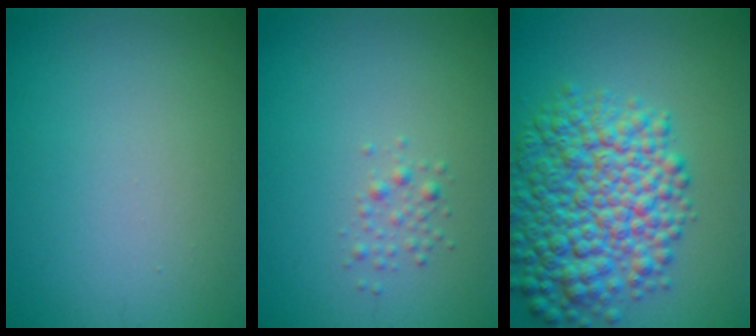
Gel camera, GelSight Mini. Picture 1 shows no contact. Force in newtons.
{"total": 1.2, "press": 1.2, "slide": 0.0}
{"total": 9.7, "press": 9.7, "slide": 0.2}